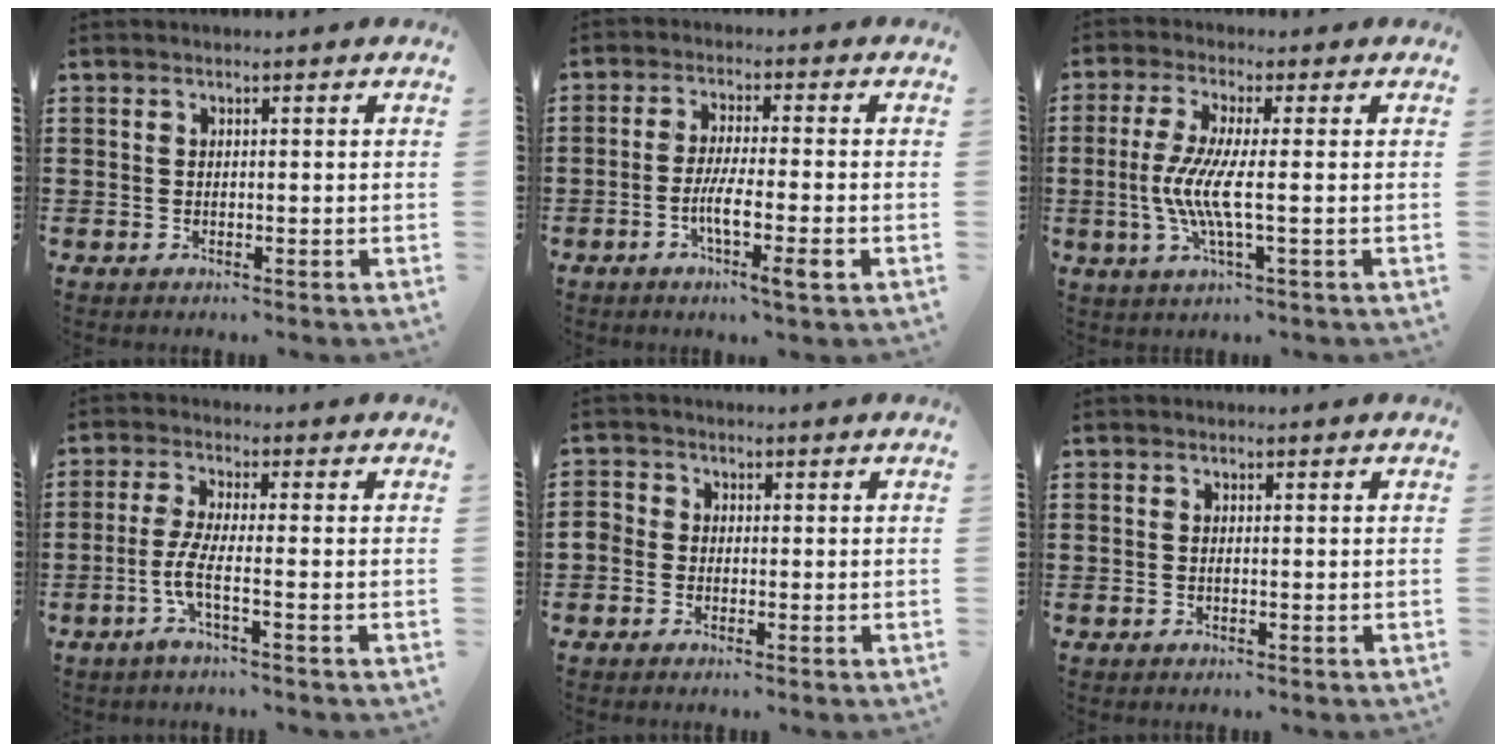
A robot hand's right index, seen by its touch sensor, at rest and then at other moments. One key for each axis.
{"total": 7.0, "fx": -2.6, "fy": 0.9, "fz": 6.5, "tx": -0.125, "ty": -0.011, "tz": -0.049}
{"total": 6.9, "fx": -1.0, "fy": 0.5, "fz": 6.8, "tx": -0.157, "ty": -0.020, "tz": -0.030}
{"total": 4.8, "fx": -1.6, "fy": 0.4, "fz": 4.5, "tx": -0.109, "ty": -0.013, "tz": -0.039}
{"total": 1.8, "fx": -0.8, "fy": 1.5, "fz": 0.5, "tx": -0.024, "ty": 0.002, "tz": -0.020}
{"total": 0.0}